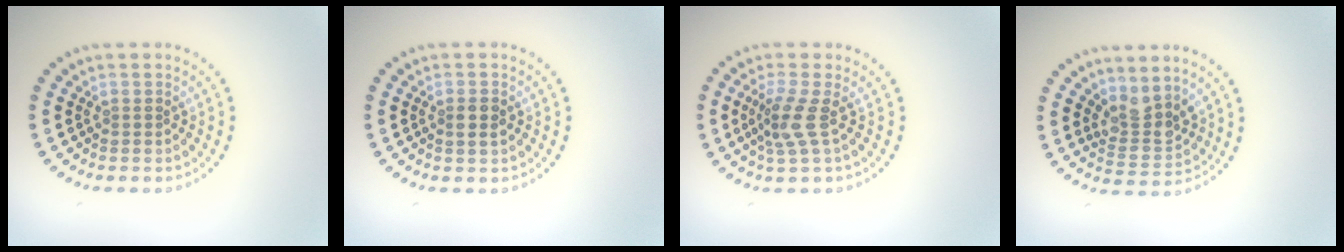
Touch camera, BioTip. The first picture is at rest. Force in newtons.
{"total": 1.5, "press": 1.4, "slide": 0.4}
{"total": 2.6, "press": 2.1, "slide": 1.7}
{"total": 2.9, "press": 2.4, "slide": 1.6}